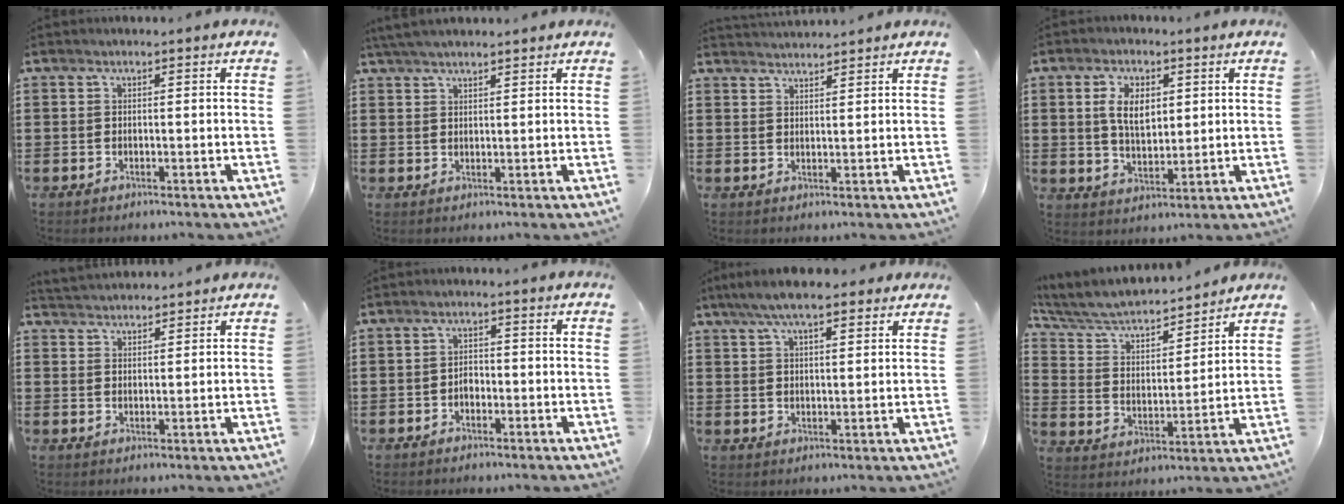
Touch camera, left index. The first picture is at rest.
{"total": 3.0, "force": [2.7, 0.4, 1.2], "torque": [-0.030, 0.001, 0.052]}
{"total": 2.2, "force": [2.2, -0.2, -0.2], "torque": [-0.002, -0.004, 0.042]}
{"total": 6.4, "force": [1.8, 3.5, 5.0], "torque": [-0.101, 0.009, 0.029]}
{"total": 2.7, "force": [2.7, 0.1, -0.4], "torque": [-0.001, -0.007, 0.052]}
{"total": 1.6, "force": [-0.6, 1.1, 1.1], "torque": [-0.024, 0.003, -0.013]}
{"total": 7.3, "force": [5.7, 1.8, 4.2], "torque": [-0.093, -0.003, 0.103]}
{"total": 5.5, "force": [5.0, 1.2, 1.9], "torque": [-0.061, -0.034, 0.079]}